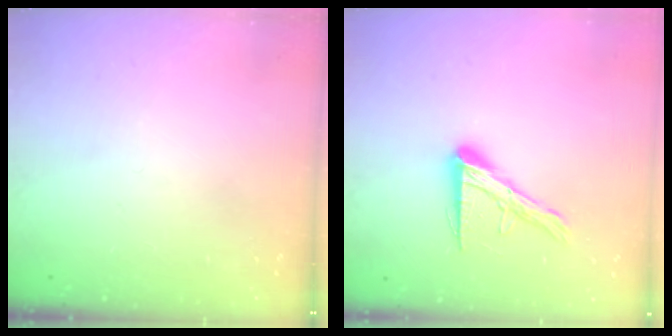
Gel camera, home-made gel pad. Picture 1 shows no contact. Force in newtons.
{"total": 12.0, "press": 12.0, "slide": 0.9}